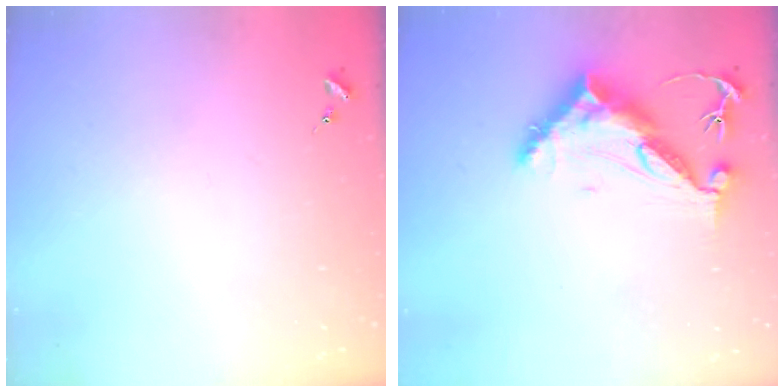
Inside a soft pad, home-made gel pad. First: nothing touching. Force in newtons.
{"total": 11.4, "press": 11.4, "slide": 0.8}